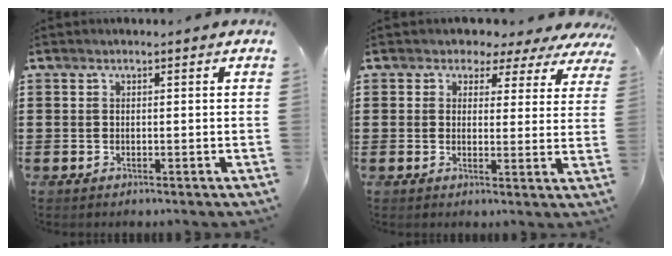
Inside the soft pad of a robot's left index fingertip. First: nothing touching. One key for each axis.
{"total": 2.8, "fx": 2.0, "fy": 1.8, "fz": 0.4, "tx": -0.020, "ty": -0.011, "tz": 0.031}